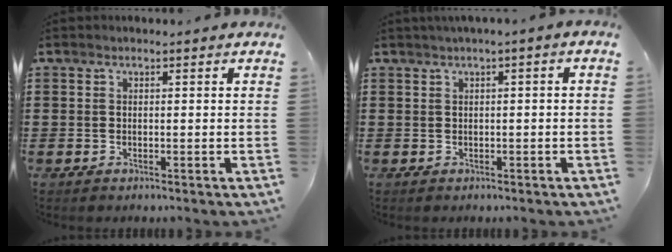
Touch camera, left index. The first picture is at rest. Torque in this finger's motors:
{"motor_torque": [0.94, 0.15, 0.53, 0.13]}